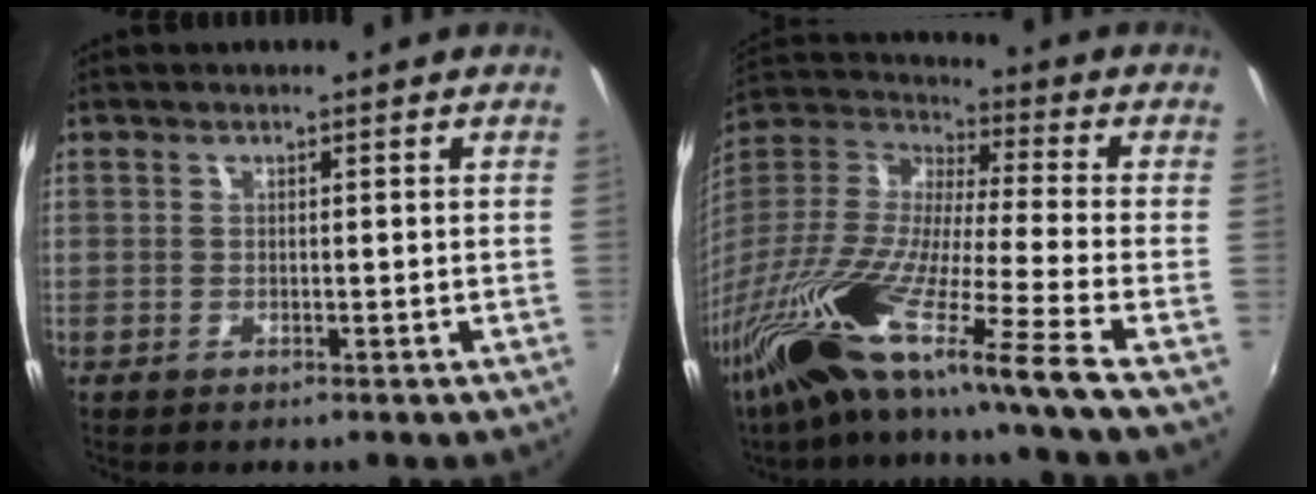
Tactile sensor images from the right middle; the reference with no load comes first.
{"total": 23.7, "force": [-17.2, -1.9, 16.2], "torque": [-0.277, -0.074, -0.319]}